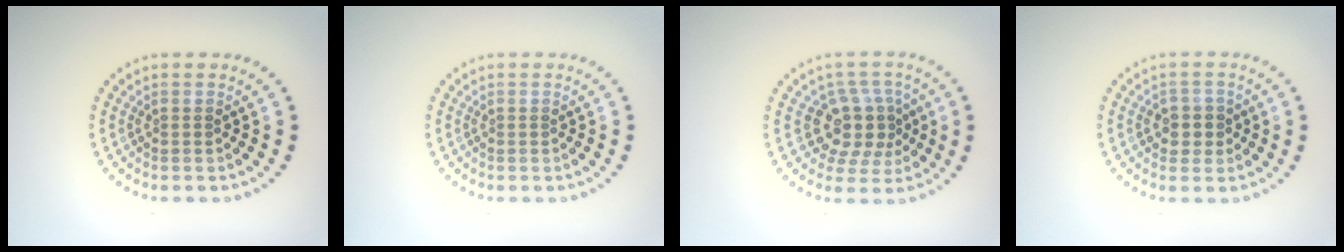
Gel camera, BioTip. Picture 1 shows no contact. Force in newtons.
{"total": 0.0}
{"total": 4.0, "press": 3.3, "slide": 2.2}
{"total": 2.3, "press": 2.1, "slide": 0.8}